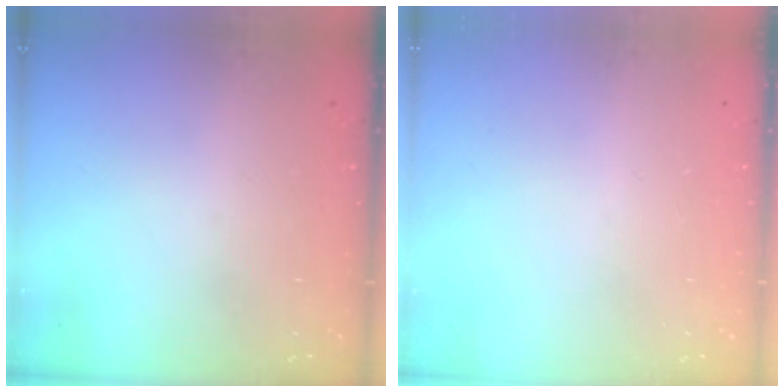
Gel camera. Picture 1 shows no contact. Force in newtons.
{"total": 0.0}